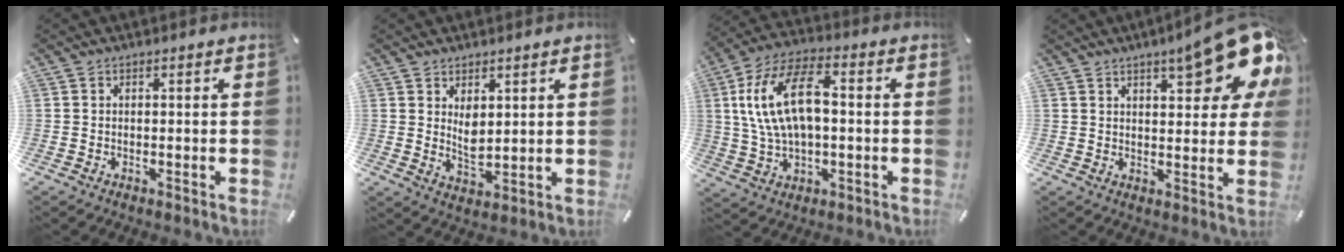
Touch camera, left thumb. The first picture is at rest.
{"total": 4.6, "force": [2.1, 2.6, 3.2], "torque": [-0.050, -0.013, 0.037]}
{"total": 15.2, "force": [2.2, 8.6, 12.3], "torque": [-0.256, 0.016, 0.041]}
{"total": 16.8, "force": [10.2, 5.3, 12.2], "torque": [-0.161, -0.065, 0.165]}